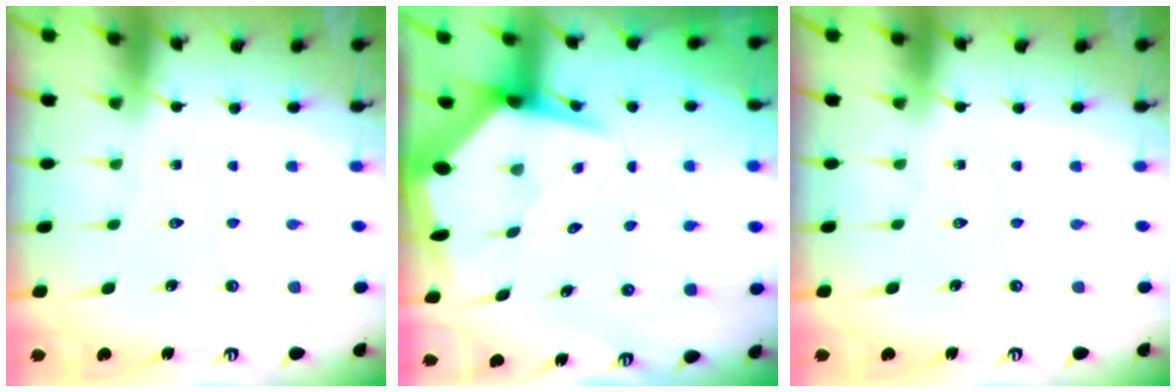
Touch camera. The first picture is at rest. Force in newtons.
{"total": 6.1, "press": 6.0, "slide": 0.8}
{"total": 0.0}